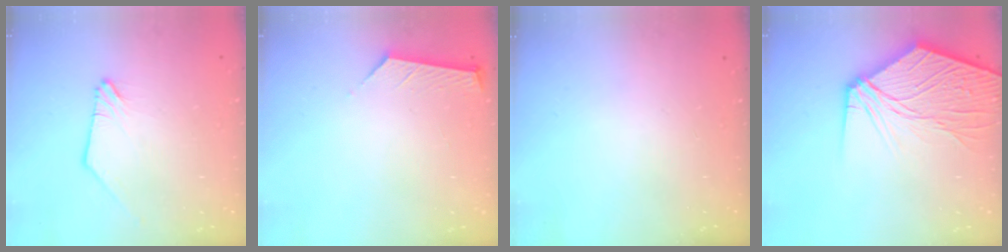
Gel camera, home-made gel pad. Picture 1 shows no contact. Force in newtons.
{"total": 3.7, "press": 3.6, "slide": 0.5}
{"total": 0.0}
{"total": 15.1, "press": 14.9, "slide": 2.6}